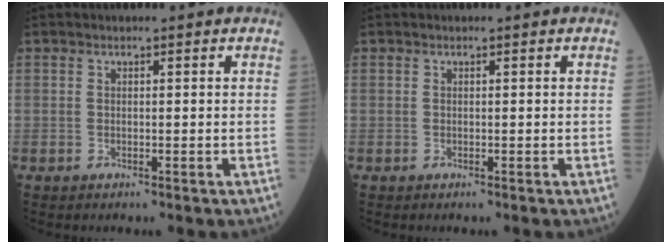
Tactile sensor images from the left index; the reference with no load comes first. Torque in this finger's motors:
{"motor_torque": [0.00, 0.00, 0.00, 0.00]}